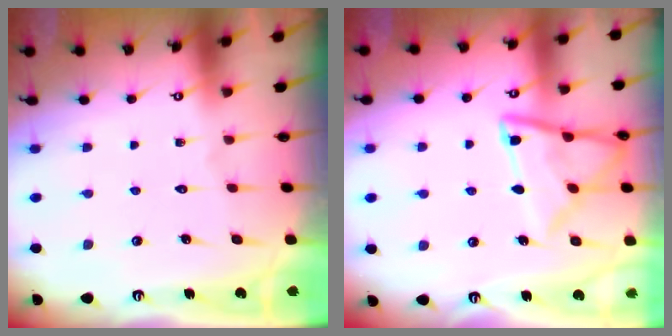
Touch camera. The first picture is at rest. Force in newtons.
{"total": 13.6, "press": 13.6, "slide": 1.2}